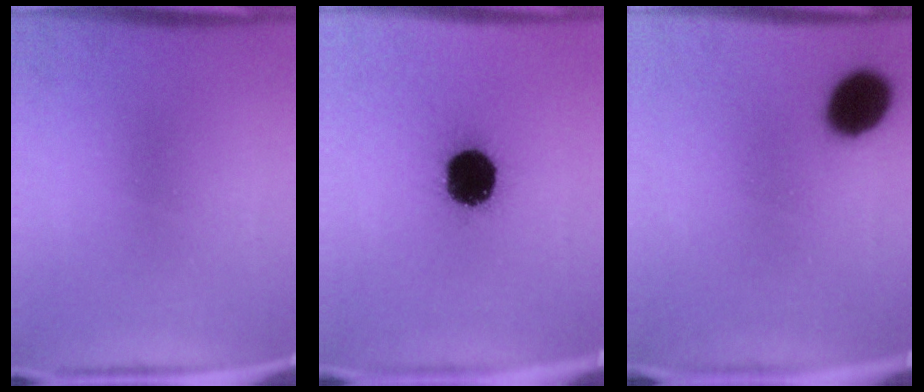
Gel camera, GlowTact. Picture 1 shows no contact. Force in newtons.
{"total": 18.7}
{"total": 10.7}